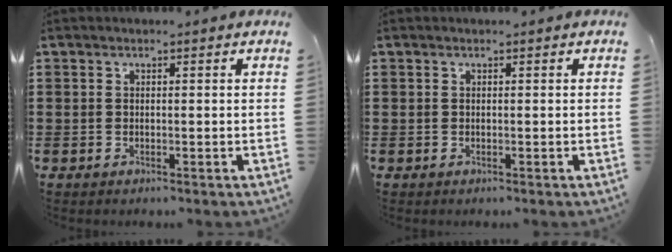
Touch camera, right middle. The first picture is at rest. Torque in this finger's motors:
{"motor_torque": [0.12, -0.32, 0.00, 0.00]}